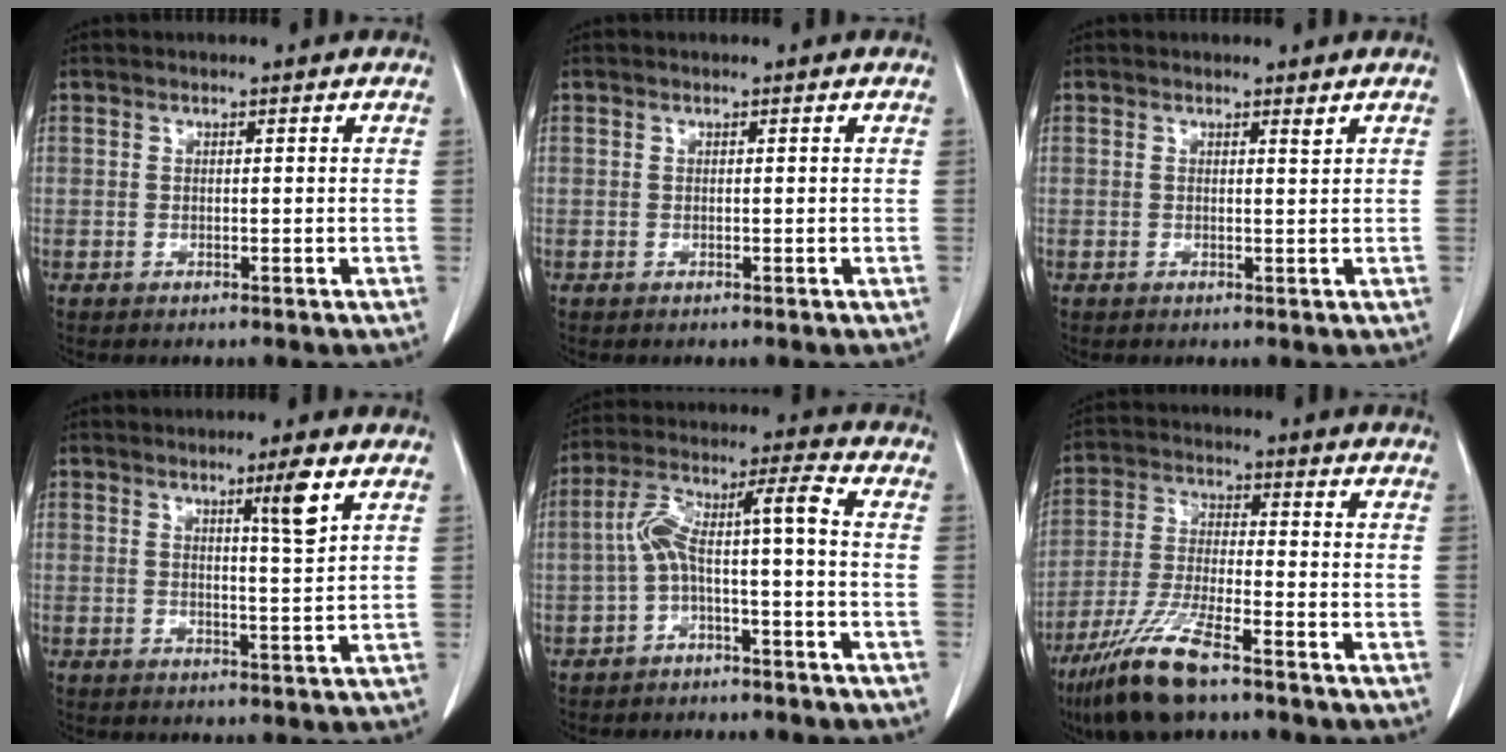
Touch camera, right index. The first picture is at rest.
{"total": 0.0}
{"total": 0.8, "force": [0.7, -0.1, 0.4], "torque": [-0.014, -0.008, 0.010]}
{"total": 4.7, "force": [2.6, -0.5, 3.9], "torque": [-0.063, -0.010, 0.043]}
{"total": 8.2, "force": [-2.1, 0.8, 7.9], "torque": [-0.151, 0.048, -0.038]}
{"total": 11.2, "force": [-7.8, 1.5, 7.8], "torque": [-0.166, -0.028, -0.146]}